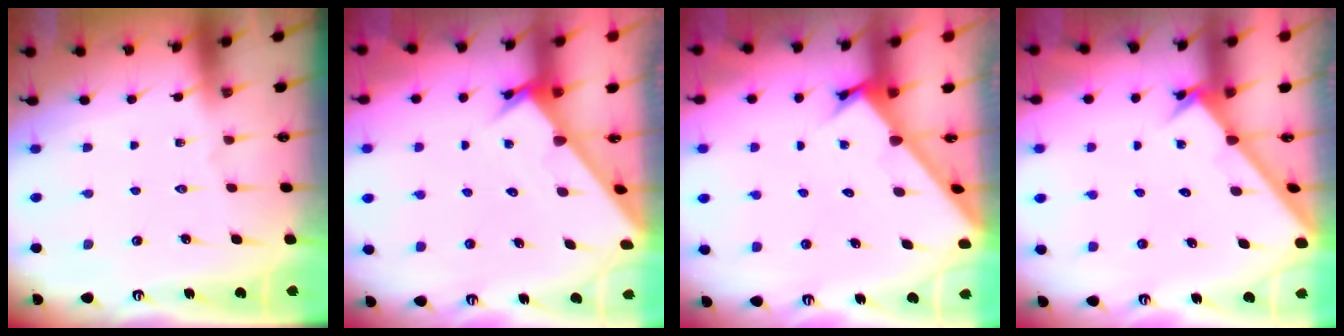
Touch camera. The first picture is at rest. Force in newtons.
{"total": 2.9, "press": 2.9, "slide": 0.1}
{"total": 2.4, "press": 2.4, "slide": 0.2}
{"total": 2.1, "press": 2.1, "slide": 0.2}